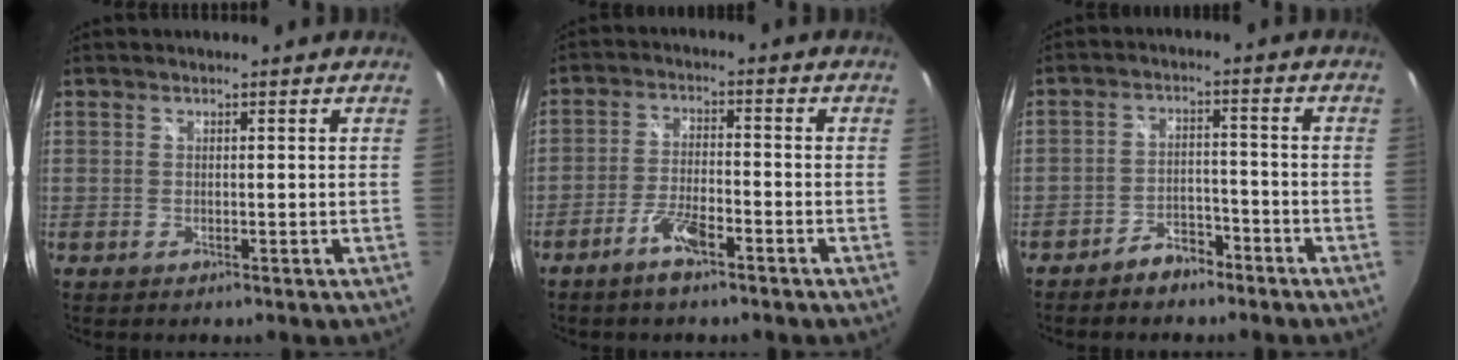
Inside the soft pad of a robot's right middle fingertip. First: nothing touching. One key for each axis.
{"total": 6.0, "fx": -4.1, "fy": 1.7, "fz": 4.0, "tx": -0.091, "ty": 0.000, "tz": -0.075}
{"total": 5.0, "fx": -4.1, "fy": 2.2, "fz": 1.9, "tx": -0.050, "ty": 0.016, "tz": -0.061}